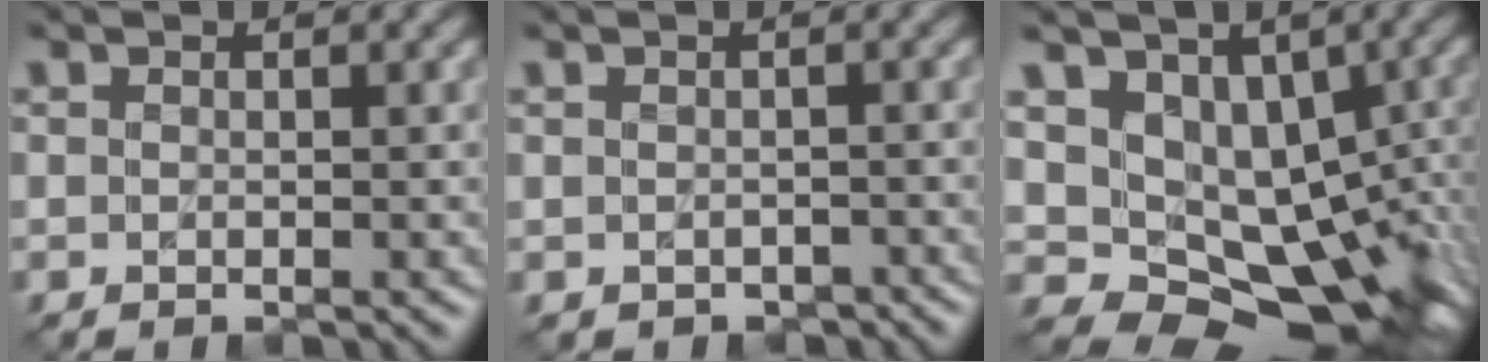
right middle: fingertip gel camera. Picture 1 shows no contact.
{"total": 1.7, "force": [-1.1, 1.1, 0.7], "torque": [-0.005, -0.007, -0.014]}
{"total": 12.4, "force": [0.1, 8.5, 9.1], "torque": [-0.126, -0.019, 0.031]}